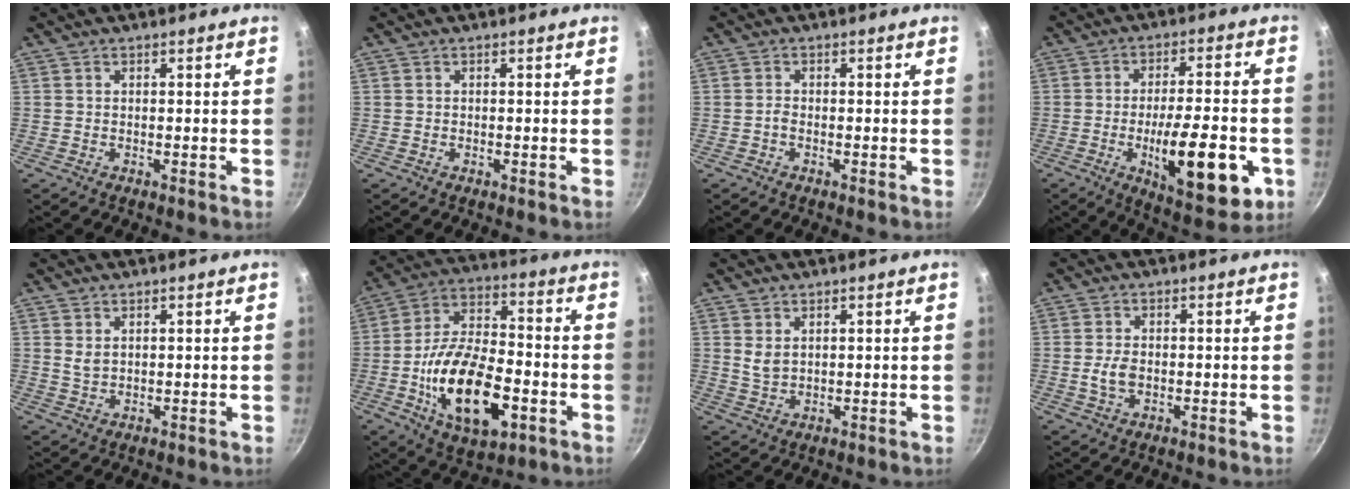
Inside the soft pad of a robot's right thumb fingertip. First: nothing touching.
{"total": 0.0}
{"total": 1.0, "force": [-0.6, 0.5, 0.6], "torque": [-0.015, 0.006, -0.014]}
{"total": 18.2, "force": [-5.3, 6.4, 16.2], "torque": [-0.218, 0.008, -0.072]}
{"total": 2.0, "force": [0.9, 1.2, 1.3], "torque": [-0.021, -0.005, 0.020]}
{"total": 20.5, "force": [-6.2, 10.5, 16.5], "torque": [-0.278, 0.027, -0.105]}
{"total": 2.7, "force": [1.2, 1.6, 1.8], "torque": [-0.031, -0.008, 0.028]}
{"total": 3.5, "force": [-0.5, 2.3, 2.7], "torque": [-0.048, 0.005, -0.010]}